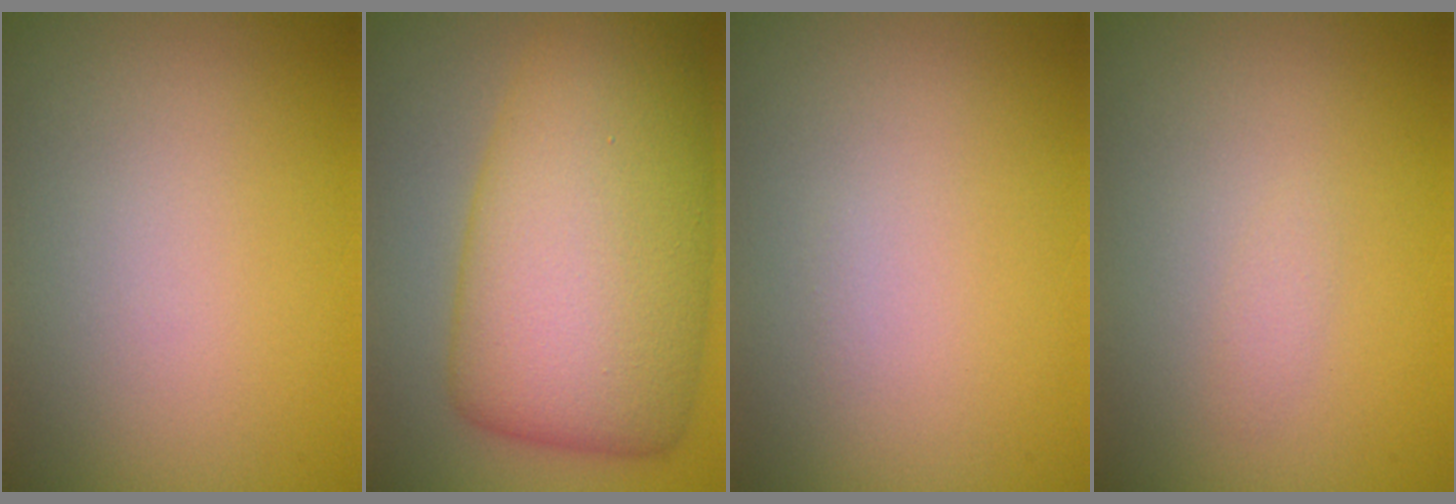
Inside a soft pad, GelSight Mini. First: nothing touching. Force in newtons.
{"total": 13.6, "press": 13.6, "slide": 0.2}
{"total": 0.0}
{"total": 0.6, "press": 0.6, "slide": 0.0}